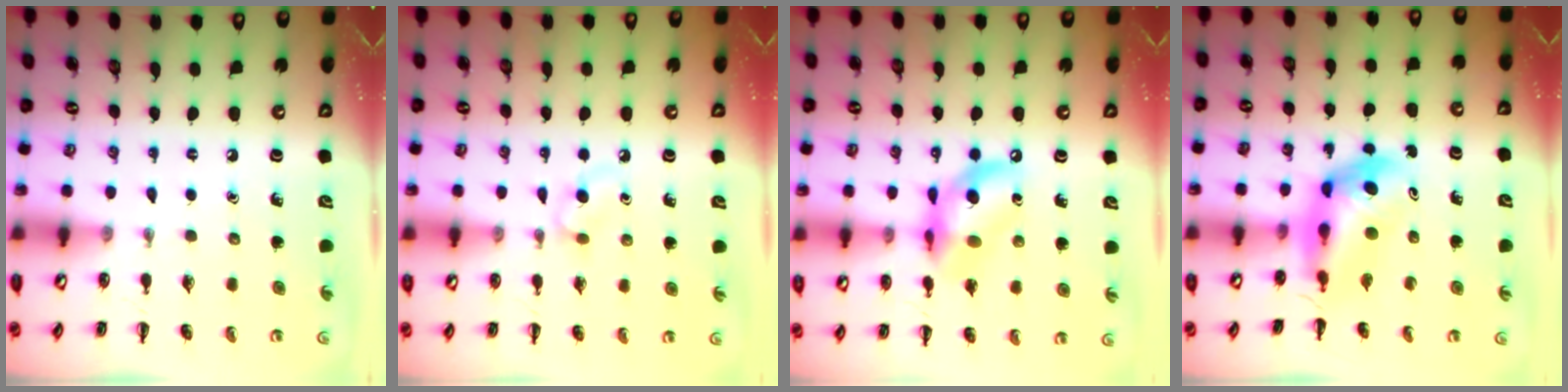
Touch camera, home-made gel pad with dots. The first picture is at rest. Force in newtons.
{"total": 2.4, "press": 2.1, "slide": 1.1}
{"total": 13.6, "press": 13.2, "slide": 3.3}
{"total": 5.0, "press": 4.8, "slide": 1.3}